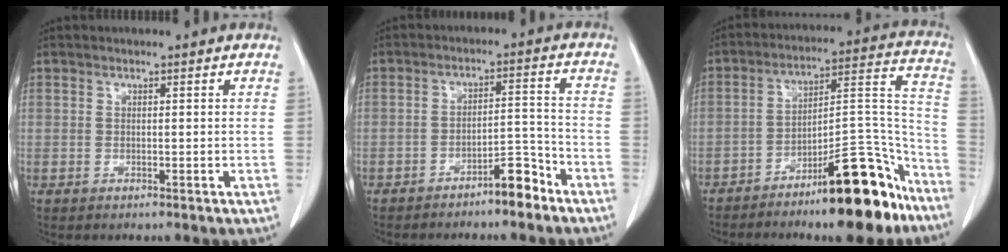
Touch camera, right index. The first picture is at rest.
{"total": 5.7, "force": [-4.4, 1.1, 3.4], "torque": [-0.047, 0.013, -0.072]}
{"total": 17.6, "force": [-12.1, 4.1, 12.1], "torque": [-0.148, 0.048, -0.189]}